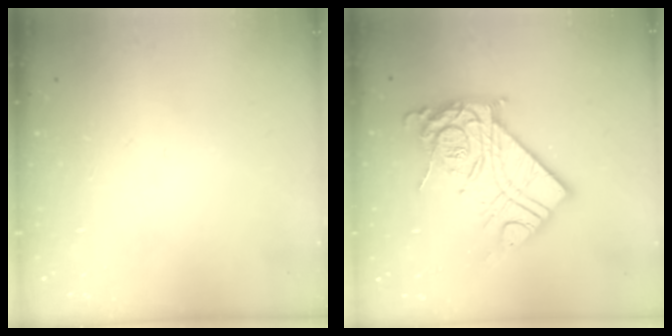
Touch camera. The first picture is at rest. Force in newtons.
{"total": 20.5, "press": 20.4, "slide": 2.0}